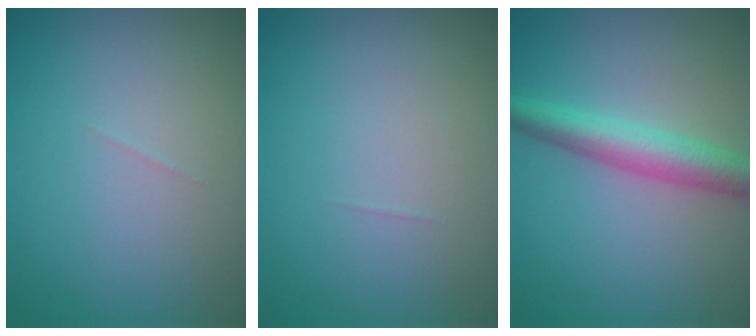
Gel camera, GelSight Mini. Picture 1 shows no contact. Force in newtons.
{"total": 0.0}
{"total": 4.4, "press": 4.4, "slide": 0.1}